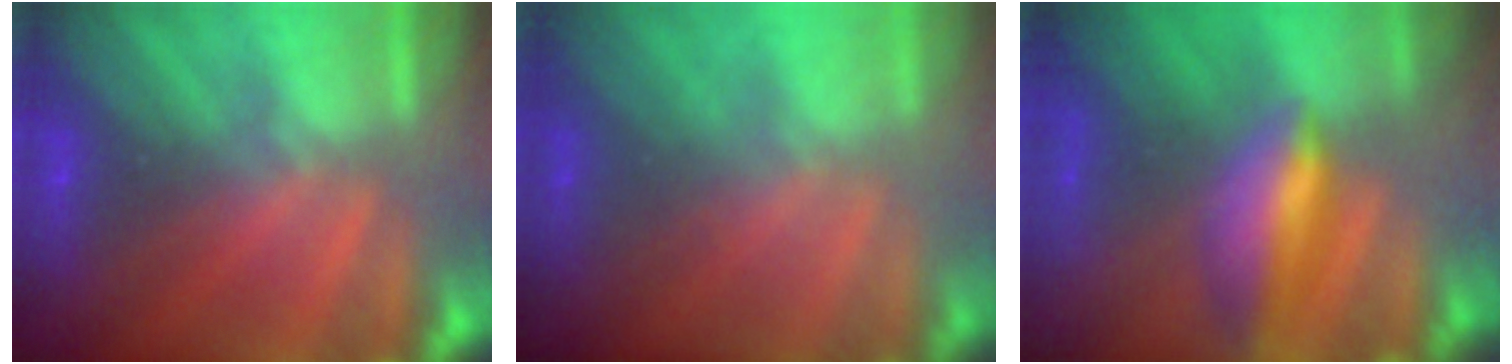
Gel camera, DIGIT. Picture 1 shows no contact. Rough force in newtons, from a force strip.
{"total": 1.4}
{"total": 7.5}